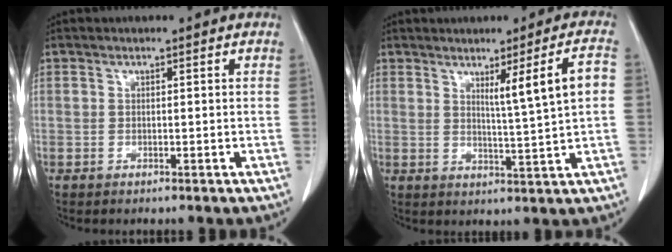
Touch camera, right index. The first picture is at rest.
{"total": 7.1, "force": [1.6, -1.0, 6.8], "torque": [-0.104, -0.006, 0.033]}